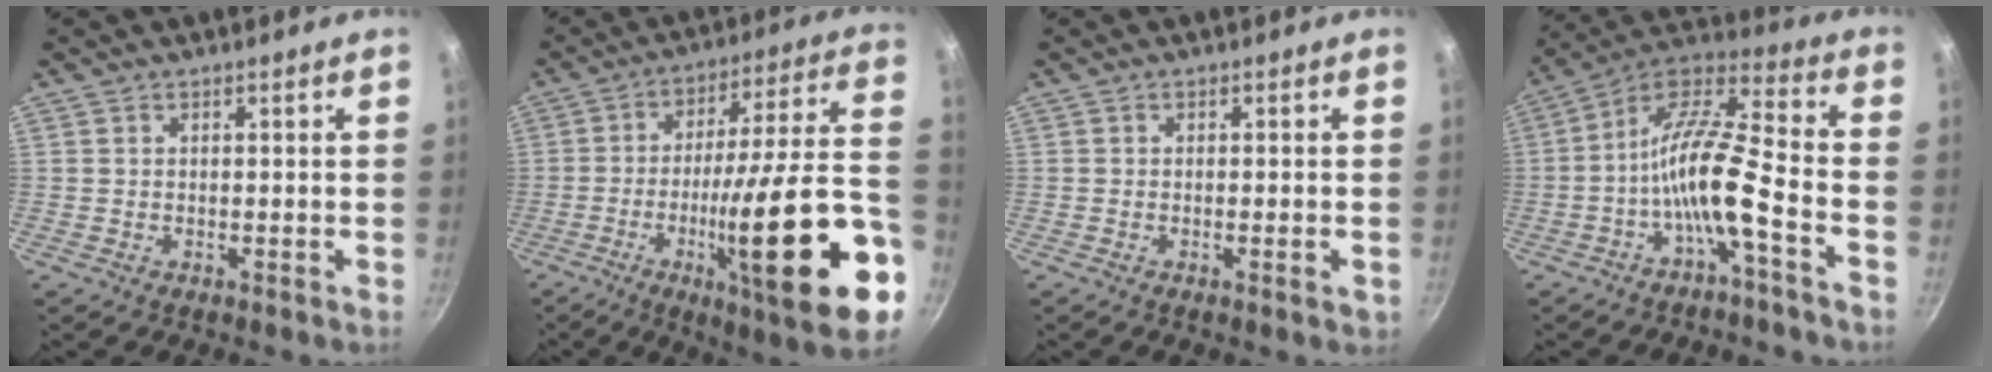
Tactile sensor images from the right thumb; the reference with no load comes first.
{"total": 28.6, "force": [-8.8, 5.1, 26.7], "torque": [-0.371, 0.019, -0.136]}
{"total": 2.0, "force": [-0.7, 0.5, 1.8], "torque": [-0.031, 0.000, -0.012]}
{"total": 13.4, "force": [-5.2, 3.0, 12.0], "torque": [-0.225, 0.052, -0.105]}